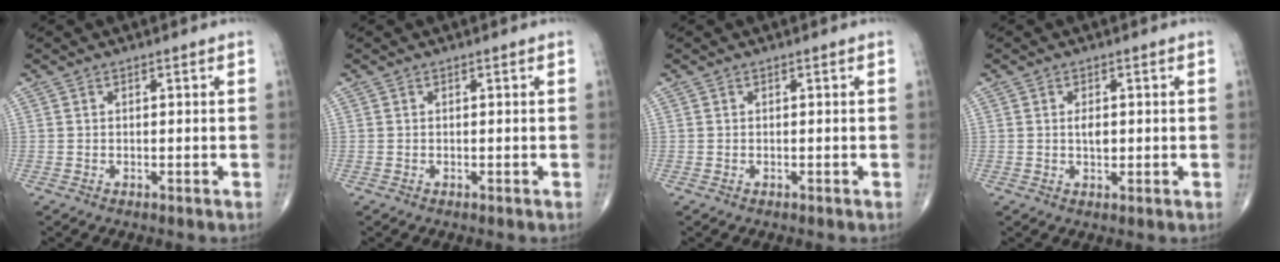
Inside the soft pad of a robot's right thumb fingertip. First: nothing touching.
{"total": 0.0}
{"total": 0.0}
{"total": 2.4, "force": [0.2, 1.3, 2.0], "torque": [-0.031, -0.001, 0.002]}